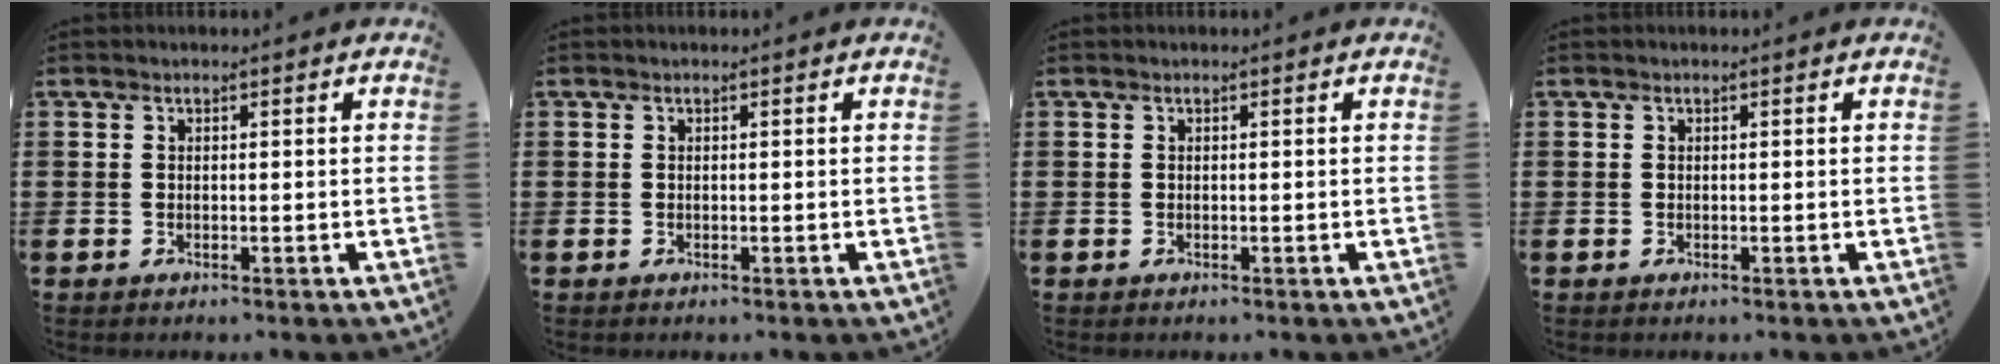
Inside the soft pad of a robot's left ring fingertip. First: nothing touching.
{"total": 0.0}
{"total": 0.0}
{"total": 0.0}